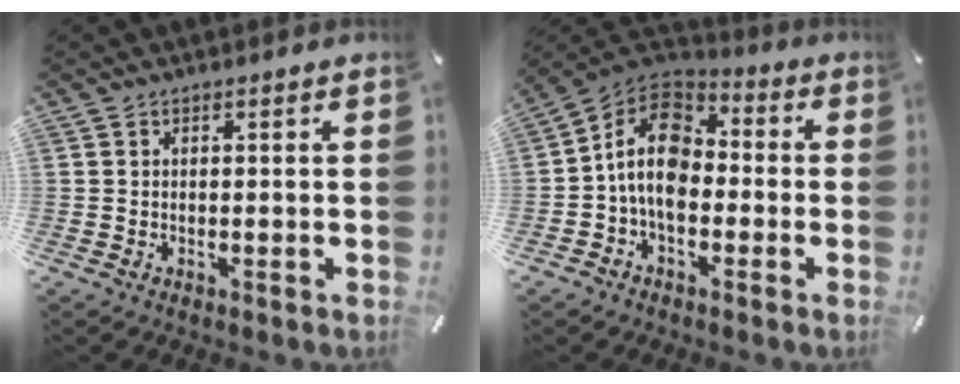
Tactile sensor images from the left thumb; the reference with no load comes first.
{"total": 12.3, "force": [-2.0, 8.5, 8.7], "torque": [-0.183, 0.018, -0.038]}